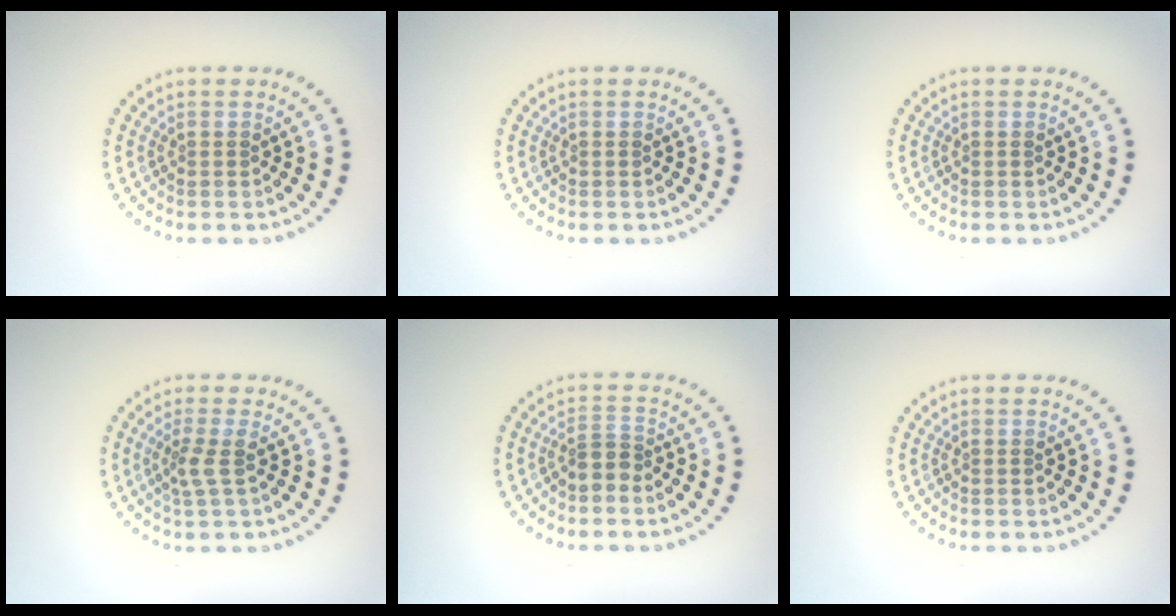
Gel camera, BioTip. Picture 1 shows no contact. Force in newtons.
{"total": 0.0}
{"total": 0.0}
{"total": 1.9, "press": 1.3, "slide": 1.3}
{"total": 2.1, "press": 1.6, "slide": 1.4}
{"total": 0.0}